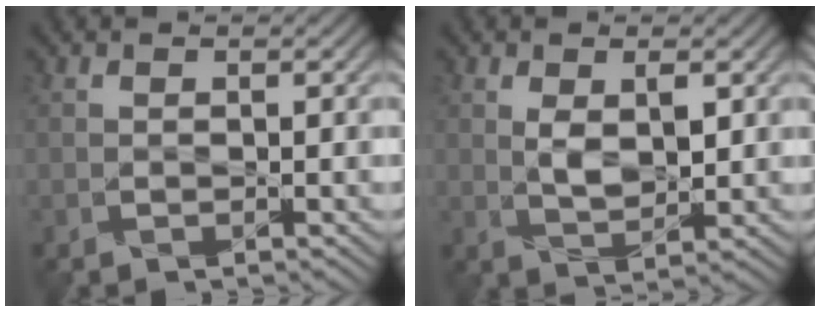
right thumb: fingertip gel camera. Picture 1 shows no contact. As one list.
[{"total": 3.9, "force": [0.9, 2.1, 3.2], "torque": [-0.070, -0.006, 0.020]}]